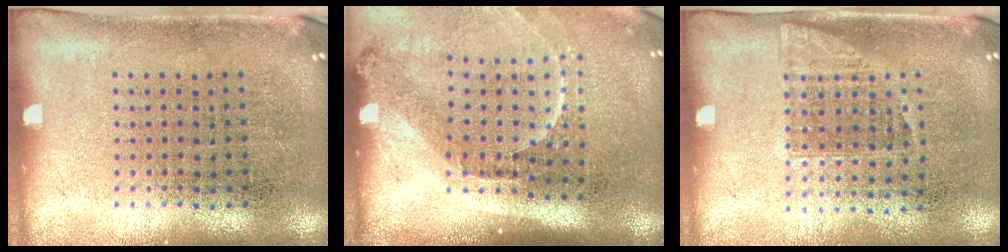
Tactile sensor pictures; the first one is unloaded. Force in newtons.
{"total": 2.2, "press": 1.5, "slide": 1.6}
{"total": 1.0, "press": 0.8, "slide": 0.5}